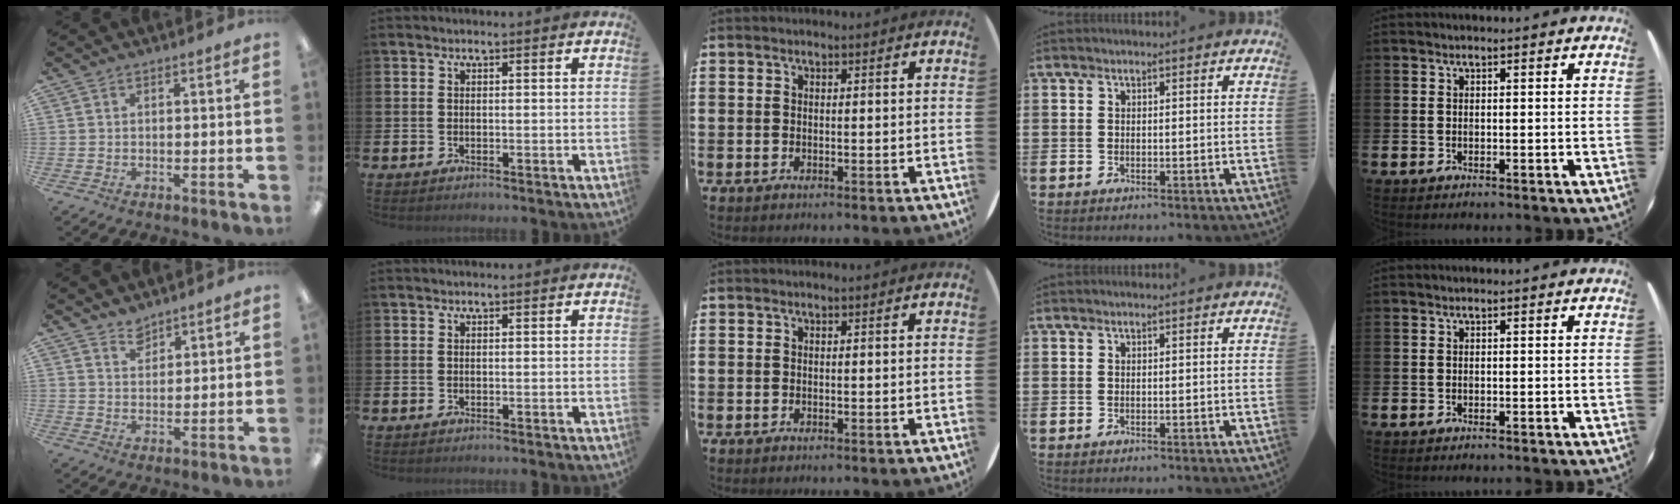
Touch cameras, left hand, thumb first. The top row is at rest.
{"thumb": {"total": 3.7, "force": [3.4, 1.4, 0.3], "torque": [-0.004, -0.020, 0.065]}}